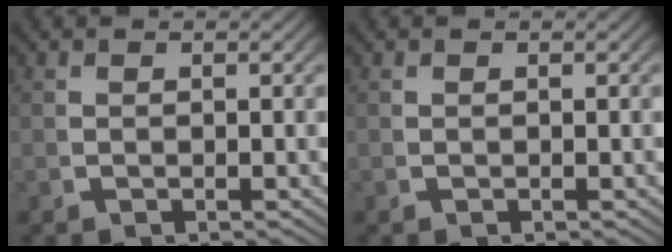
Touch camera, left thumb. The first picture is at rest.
{"total": 0.0}